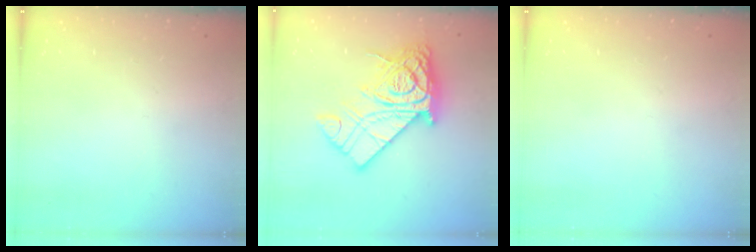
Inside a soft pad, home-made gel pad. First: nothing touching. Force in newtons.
{"total": 19.9, "press": 19.8, "slide": 2.2}
{"total": 0.0}